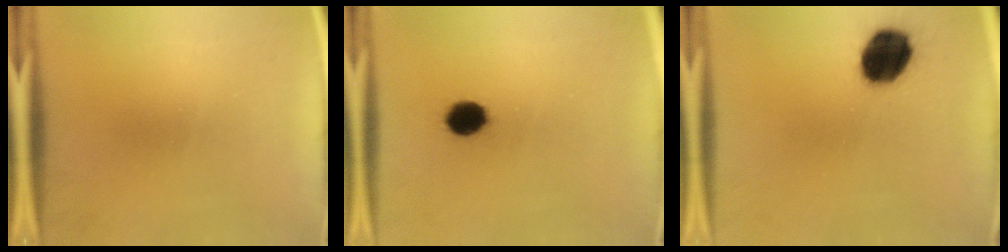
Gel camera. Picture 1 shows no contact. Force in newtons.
{"total": 5.9}
{"total": 13.0}